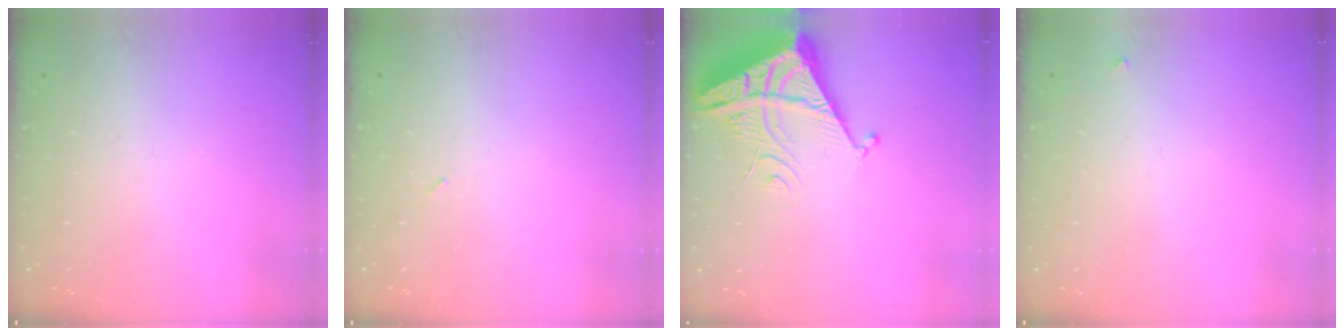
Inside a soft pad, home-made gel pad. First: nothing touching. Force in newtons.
{"total": 2.1, "press": 1.9, "slide": 1.0}
{"total": 7.0, "press": 6.9, "slide": 0.7}
{"total": 2.3, "press": 2.3, "slide": 0.3}